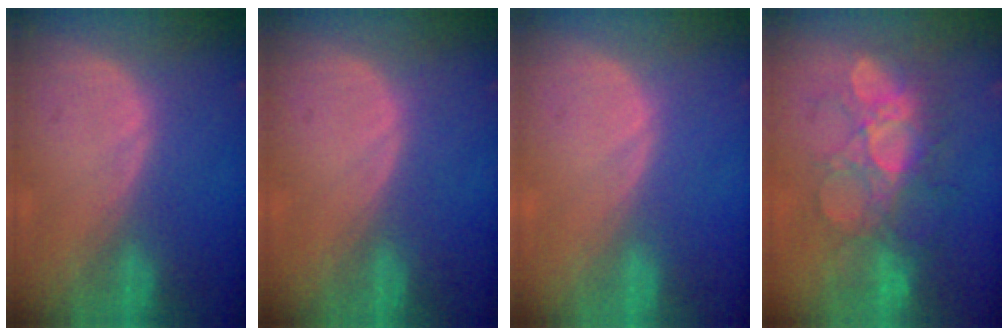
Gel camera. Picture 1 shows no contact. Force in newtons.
{"total": 0.0}
{"total": 0.0}
{"total": 8.7, "press": 8.5, "slide": 1.6}